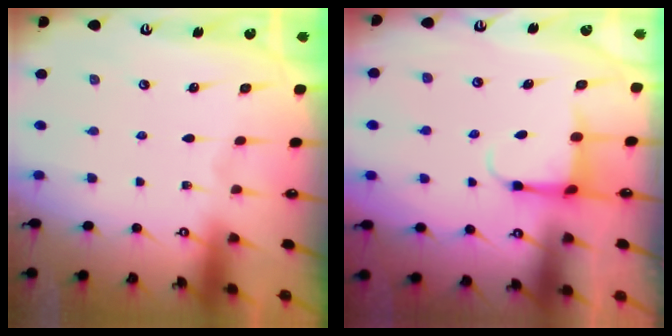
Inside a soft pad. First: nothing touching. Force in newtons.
{"total": 4.0, "press": 3.8, "slide": 1.2}